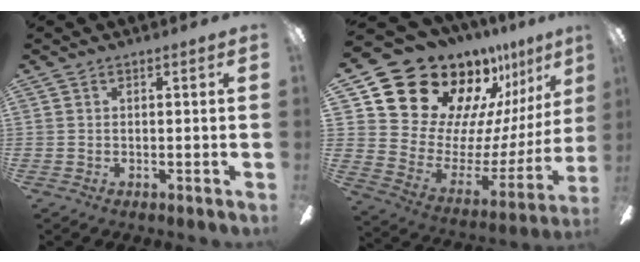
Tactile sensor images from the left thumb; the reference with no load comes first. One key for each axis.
{"total": 23.8, "fx": 18.6, "fy": 11.9, "fz": 8.8, "tx": -0.158, "ty": -0.144, "tz": 0.354}